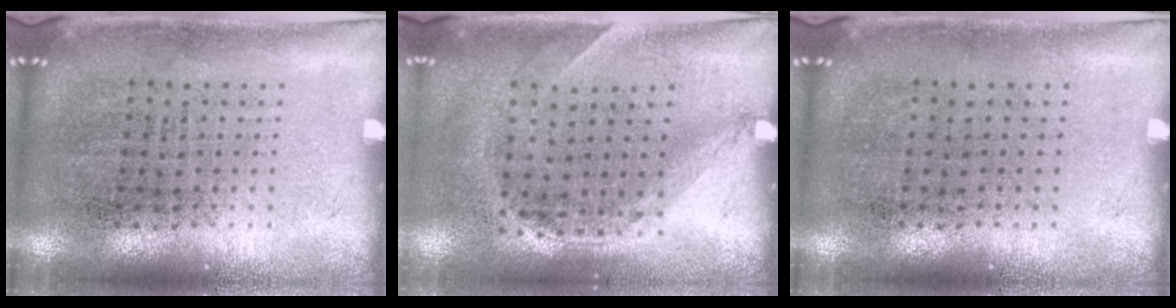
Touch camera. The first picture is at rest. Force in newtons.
{"total": 1.4, "press": 1.0, "slide": 1.0}
{"total": 0.0}